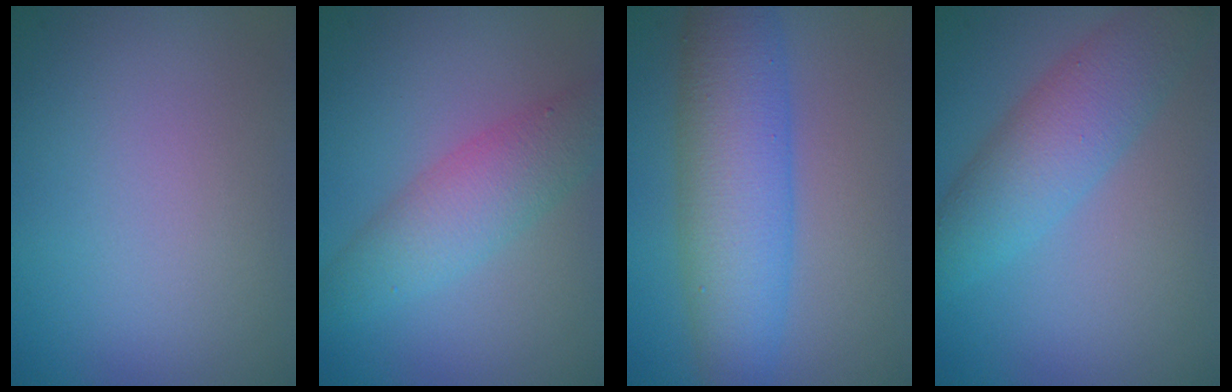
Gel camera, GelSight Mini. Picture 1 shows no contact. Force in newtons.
{"total": 4.3, "press": 4.3, "slide": 0.1}
{"total": 6.7, "press": 6.7, "slide": 0.1}
{"total": 5.1, "press": 5.1, "slide": 0.1}